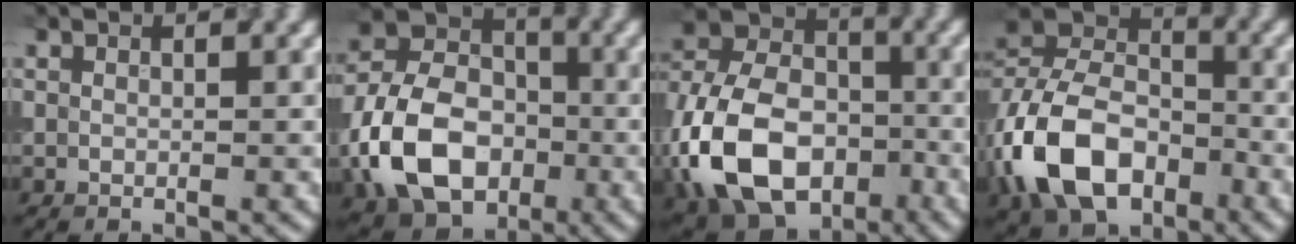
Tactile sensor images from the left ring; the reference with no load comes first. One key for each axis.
{"total": 11.1, "fx": -3.4, "fy": 7.8, "fz": 7.1, "tx": -0.153, "ty": 0.002, "tz": -0.071}
{"total": 15.0, "fx": -5.4, "fy": 10.1, "fz": 9.6, "tx": -0.218, "ty": -0.016, "tz": -0.114}
{"total": 10.5, "fx": -4.1, "fy": 7.0, "fz": 6.8, "tx": -0.133, "ty": 0.007, "tz": -0.085}